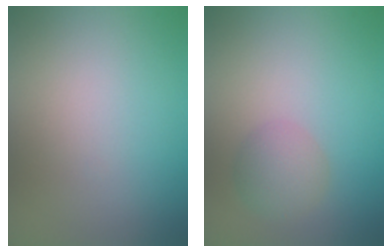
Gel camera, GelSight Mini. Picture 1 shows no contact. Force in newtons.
{"total": 2.5, "press": 2.5, "slide": 0.1}